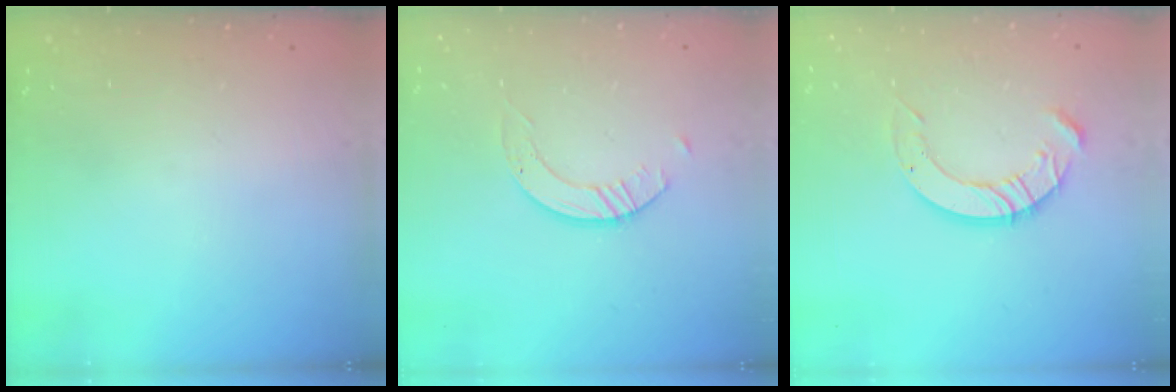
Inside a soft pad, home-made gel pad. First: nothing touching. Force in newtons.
{"total": 2.6, "press": 2.5, "slide": 0.3}
{"total": 8.3, "press": 8.3, "slide": 0.8}